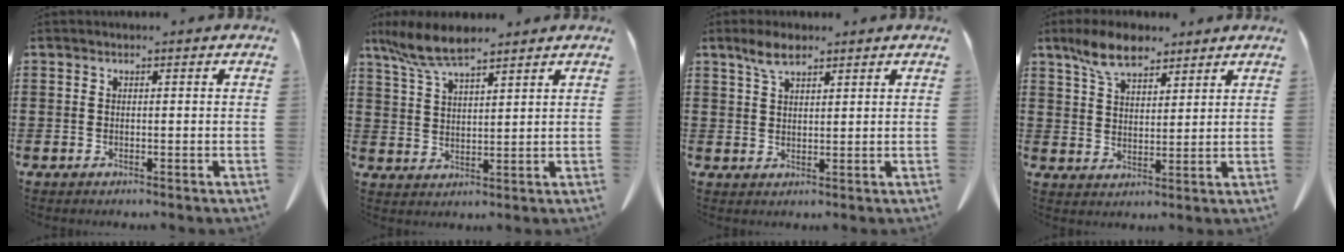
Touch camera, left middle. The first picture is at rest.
{"total": 7.1, "force": [5.5, 1.5, 4.2], "torque": [-0.097, -0.010, 0.102]}
{"total": 4.1, "force": [2.8, 1.6, 2.5], "torque": [-0.056, 0.003, 0.051]}
{"total": 7.5, "force": [5.6, 3.2, 3.8], "torque": [-0.092, 0.001, 0.106]}